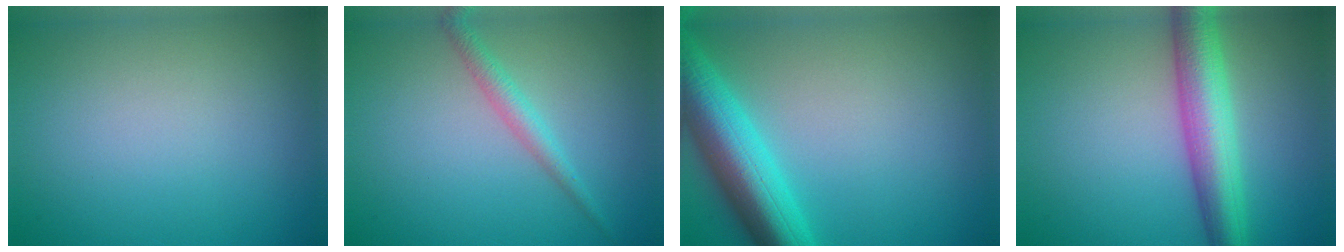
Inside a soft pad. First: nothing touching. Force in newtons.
{"total": 1.9, "press": 1.9, "slide": 0.0}
{"total": 8.0, "press": 8.0, "slide": 0.3}
{"total": 6.4, "press": 6.4, "slide": 0.2}